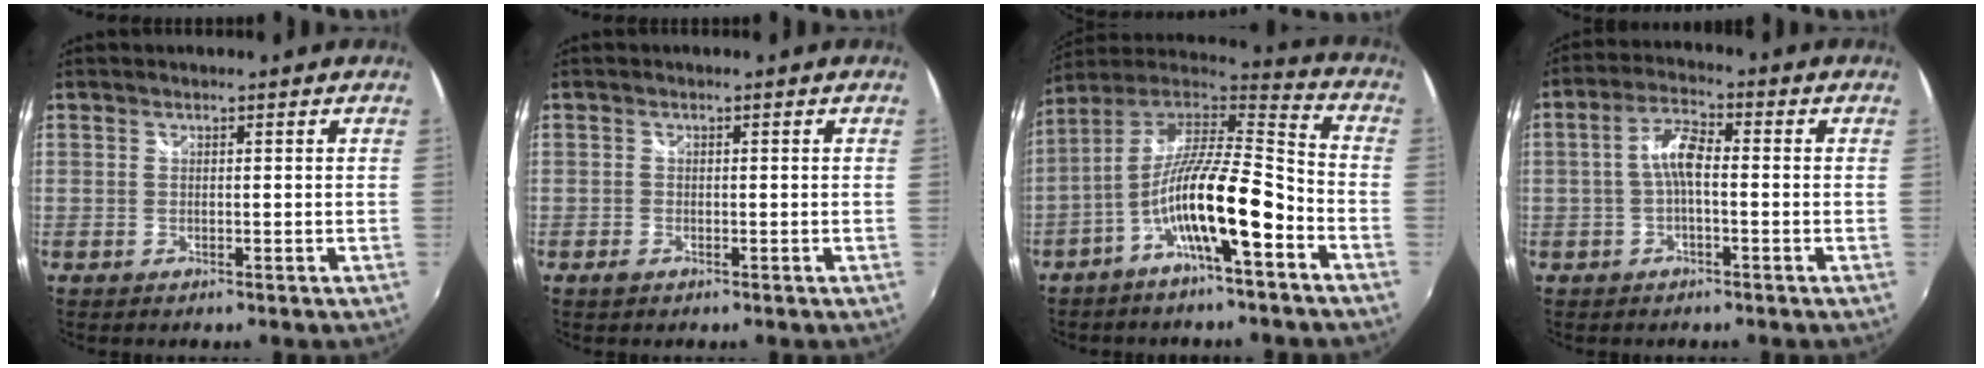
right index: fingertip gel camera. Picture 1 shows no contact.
{"total": 1.2, "force": [-0.8, 0.7, 0.5], "torque": [-0.010, -0.002, -0.015]}
{"total": 16.0, "force": [-7.4, 2.8, 13.9], "torque": [-0.253, -0.006, -0.138]}
{"total": 5.3, "force": [-0.8, 1.7, 5.0], "torque": [-0.103, 0.017, -0.018]}